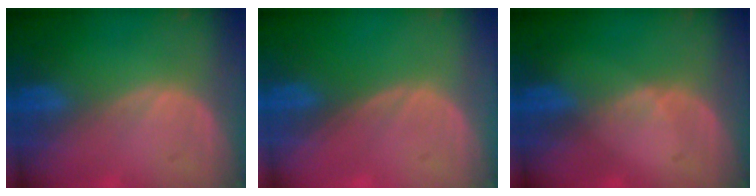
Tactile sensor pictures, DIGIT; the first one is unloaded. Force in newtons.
{"total": 0.0}
{"total": 0.8, "press": 0.8, "slide": 0.1}